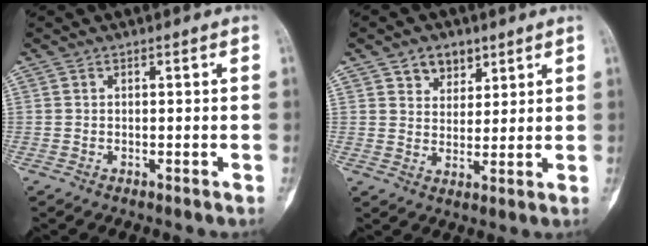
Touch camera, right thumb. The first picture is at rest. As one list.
[{"total": 5.9, "force": [3.6, 4.1, 2.2], "torque": [-0.007, -0.020, 0.062]}]